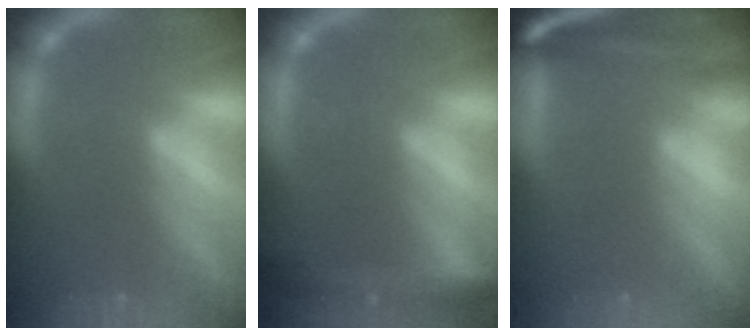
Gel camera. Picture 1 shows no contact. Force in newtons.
{"total": 6.0}
{"total": 9.0}